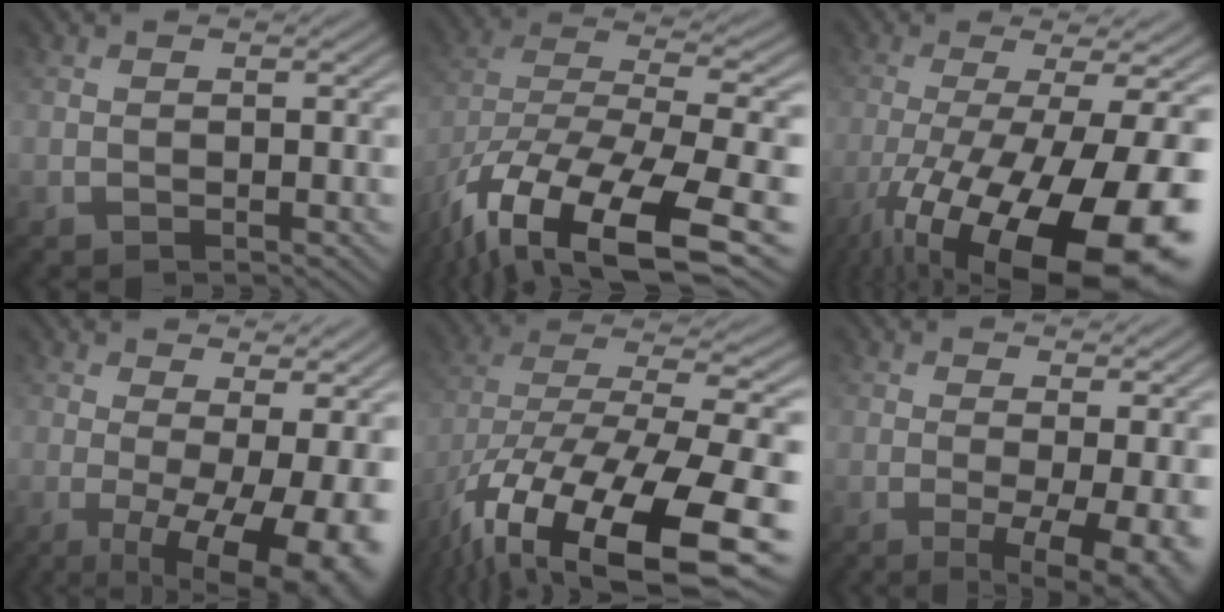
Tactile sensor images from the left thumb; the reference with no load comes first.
{"total": 17.0, "force": [-9.5, 6.3, 12.6], "torque": [-0.281, -0.033, -0.148]}
{"total": 19.6, "force": [-8.7, 5.7, 16.6], "torque": [-0.259, -0.039, -0.129]}
{"total": 13.1, "force": [-1.6, 4.4, 12.2], "torque": [-0.144, 0.002, -0.007]}
{"total": 18.7, "force": [-9.9, 6.6, 14.4], "torque": [-0.277, -0.033, -0.150]}
{"total": 7.5, "force": [-1.1, 2.1, 7.1], "torque": [-0.102, -0.007, -0.009]}